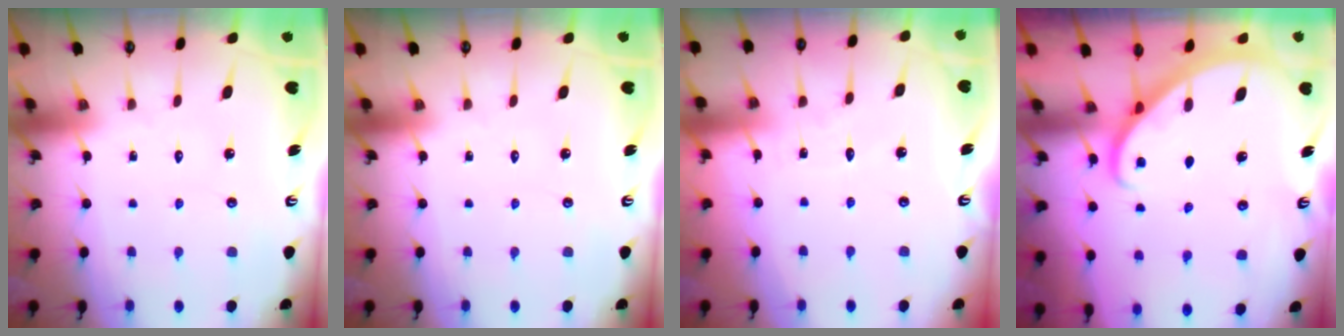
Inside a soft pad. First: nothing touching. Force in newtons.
{"total": 0.0}
{"total": 3.0, "press": 2.9, "slide": 0.3}
{"total": 2.2, "press": 2.2, "slide": 0.1}